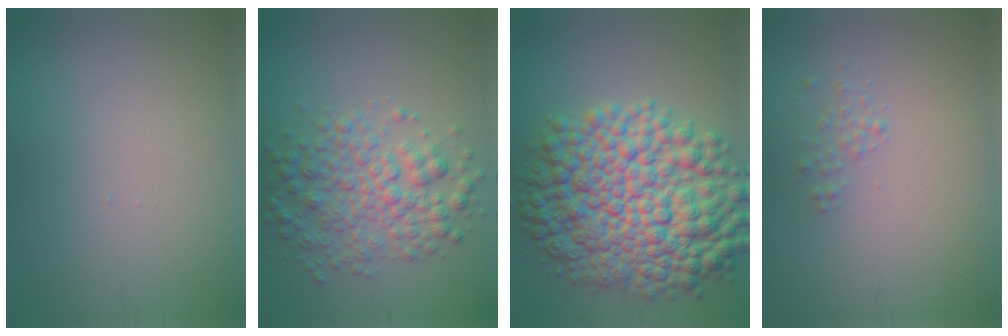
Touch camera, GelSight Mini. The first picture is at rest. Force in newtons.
{"total": 4.9, "press": 4.9, "slide": 0.0}
{"total": 12.6, "press": 12.6, "slide": 0.3}
{"total": 0.9, "press": 0.9, "slide": 0.0}